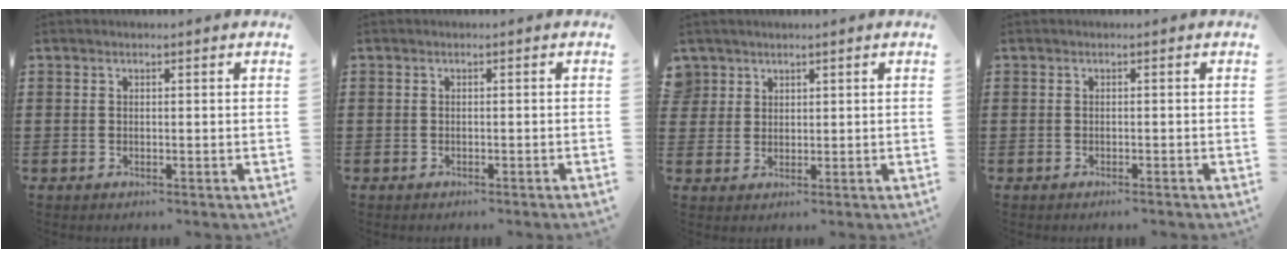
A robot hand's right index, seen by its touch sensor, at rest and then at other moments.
{"total": 0.7, "force": [-0.7, -0.1, 0.1], "torque": [-0.003, -0.003, -0.013]}
{"total": 2.7, "force": [1.7, 2.1, -0.2], "torque": [-0.007, 0.009, 0.032]}
{"total": 0.6, "force": [-0.6, -0.1, 0.2], "torque": [-0.005, -0.002, -0.011]}